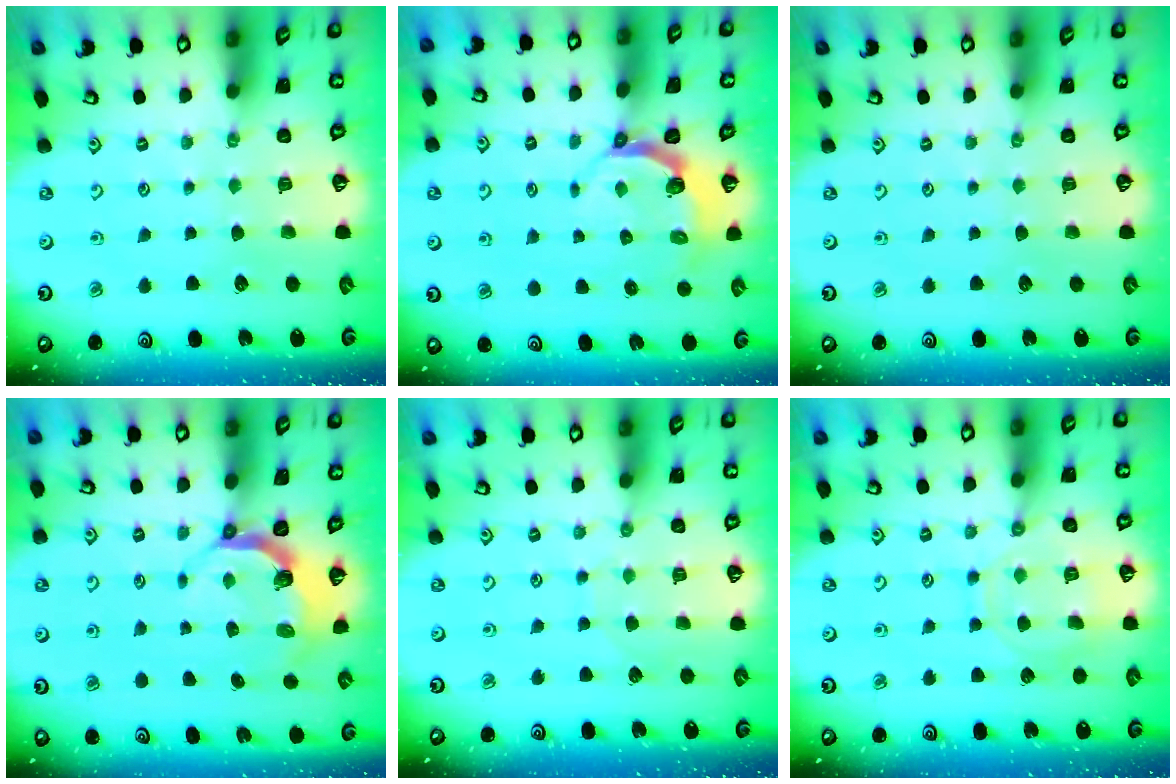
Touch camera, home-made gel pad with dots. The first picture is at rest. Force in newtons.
{"total": 4.9, "press": 4.0, "slide": 2.9}
{"total": 0.0}
{"total": 4.7, "press": 3.3, "slide": 3.4}
{"total": 4.3, "press": 4.3, "slide": 0.3}
{"total": 10.1, "press": 10.0, "slide": 1.0}